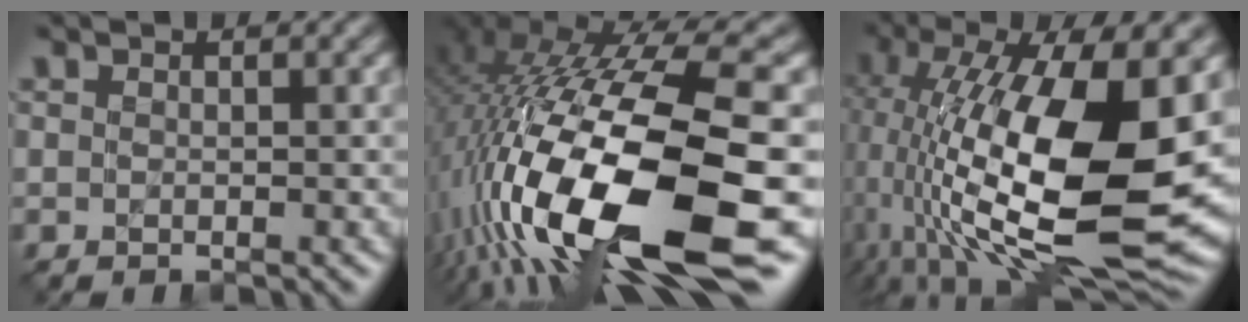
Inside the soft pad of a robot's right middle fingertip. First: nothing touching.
{"total": 19.0, "force": [-4.5, 6.8, 17.1], "torque": [-0.306, -0.037, -0.061]}
{"total": 16.7, "force": [0.3, 7.6, 14.9], "torque": [-0.280, -0.014, 0.009]}